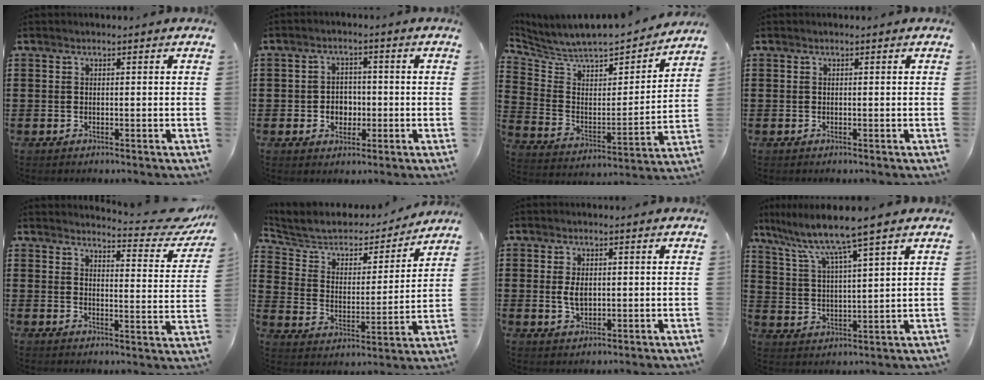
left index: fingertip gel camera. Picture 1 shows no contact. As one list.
[{"total": 3.4, "force": [-0.7, 2.9, 1.6], "torque": [-0.031, 0.003, -0.020]}, {"total": 5.4, "force": [5.2, 1.3, 0.7], "torque": [-0.049, -0.054, 0.084]}, {"total": 0.0}, {"total": 5.2, "force": [4.8, 0.3, 1.9], "torque": [-0.035, -0.038, 0.077]}, {"total": 5.1, "force": [4.4, 2.3, 1.3], "torque": [-0.056, -0.030, 0.068]}, {"total": 3.5, "force": [0.3, 2.0, 2.8], "torque": [-0.057, 0.001, 0.001]}, {"total": 7.1, "force": [5.8, -0.5, 4.1], "torque": [-0.104, -0.041, 0.092]}]